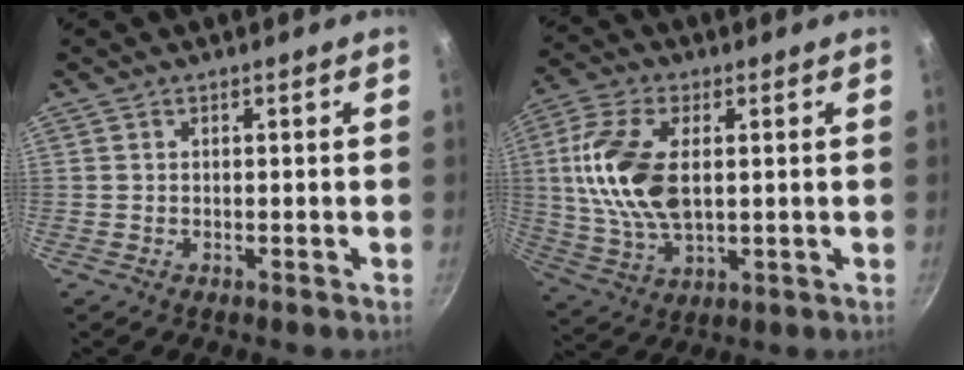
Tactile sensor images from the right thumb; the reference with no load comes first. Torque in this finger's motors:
{"motor_torque": [-0.58, 1.34, 0.96, 0.85, 0.50]}